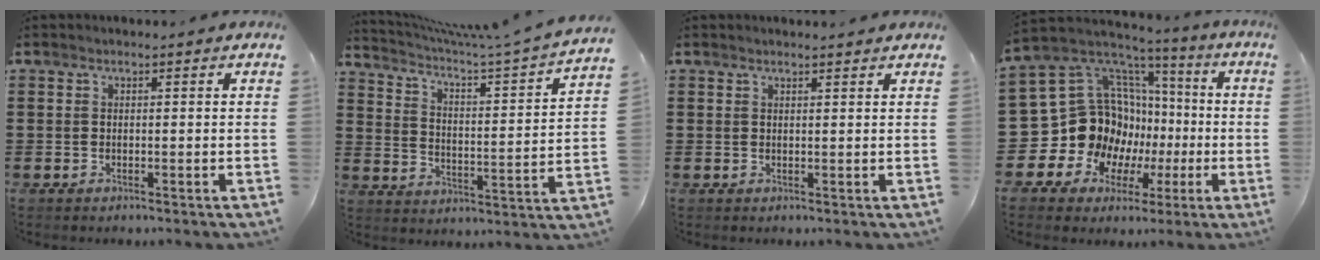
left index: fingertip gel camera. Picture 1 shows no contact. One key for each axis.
{"total": 4.3, "fx": 3.5, "fy": -0.4, "fz": 2.5, "tx": -0.066, "ty": -0.042, "tz": 0.048}
{"total": 1.1, "fx": 1.1, "fy": 0.0, "fz": 0.3, "tx": -0.008, "ty": -0.001, "tz": 0.020}
{"total": 16.1, "fx": -1.6, "fy": 14.9, "fz": 6.0, "tx": -0.160, "ty": -0.039, "tz": 0.002}